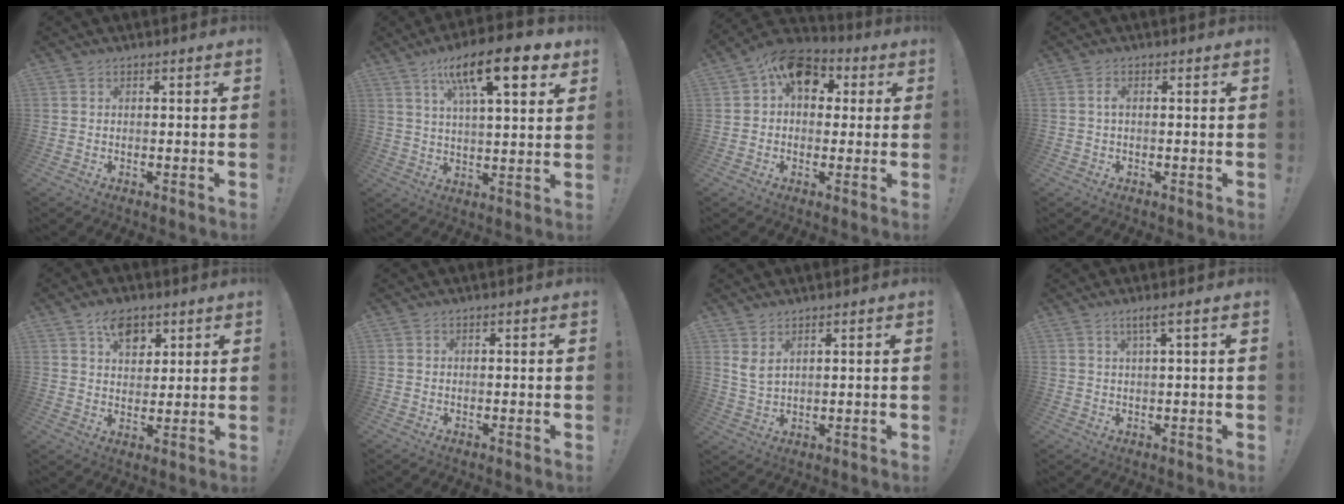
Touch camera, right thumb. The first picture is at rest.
{"total": 18.0, "force": [8.7, 5.4, 14.8], "torque": [-0.230, -0.031, 0.131]}
{"total": 11.3, "force": [3.9, 8.0, 7.0], "torque": [-0.102, -0.001, 0.077]}
{"total": 1.2, "force": [-0.1, 0.3, 1.2], "torque": [-0.022, 0.004, -0.002]}
{"total": 8.4, "force": [4.7, 5.3, 4.4], "torque": [-0.063, -0.012, 0.087]}
{"total": 0.0}
{"total": 4.2, "force": [2.5, 1.2, 3.1], "torque": [-0.062, -0.010, 0.048]}
{"total": 3.1, "force": [1.3, -0.2, 2.9], "torque": [-0.054, -0.002, 0.019]}